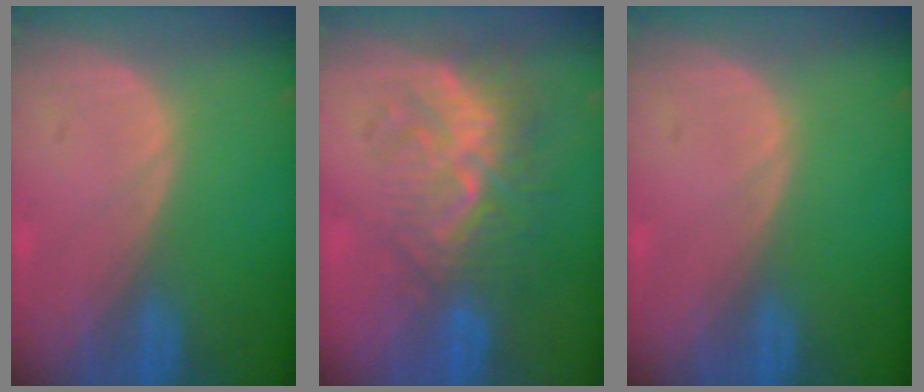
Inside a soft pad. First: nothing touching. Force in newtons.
{"total": 9.6, "press": 8.6, "slide": 4.4}
{"total": 0.0}